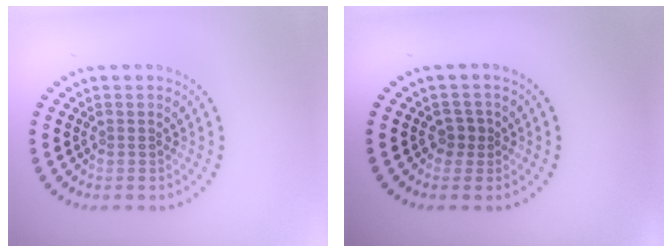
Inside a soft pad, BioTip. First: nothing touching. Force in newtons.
{"total": 1.3, "press": 1.0, "slide": 0.8}